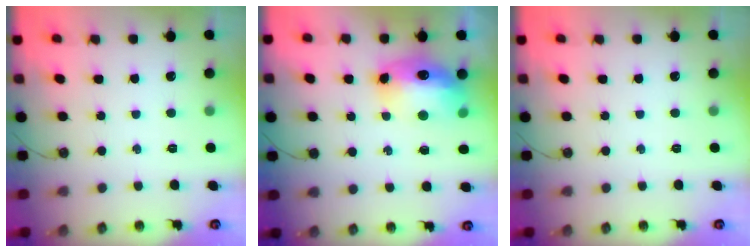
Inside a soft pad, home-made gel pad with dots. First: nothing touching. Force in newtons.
{"total": 14.4, "press": 14.4, "slide": 1.3}
{"total": 0.0}